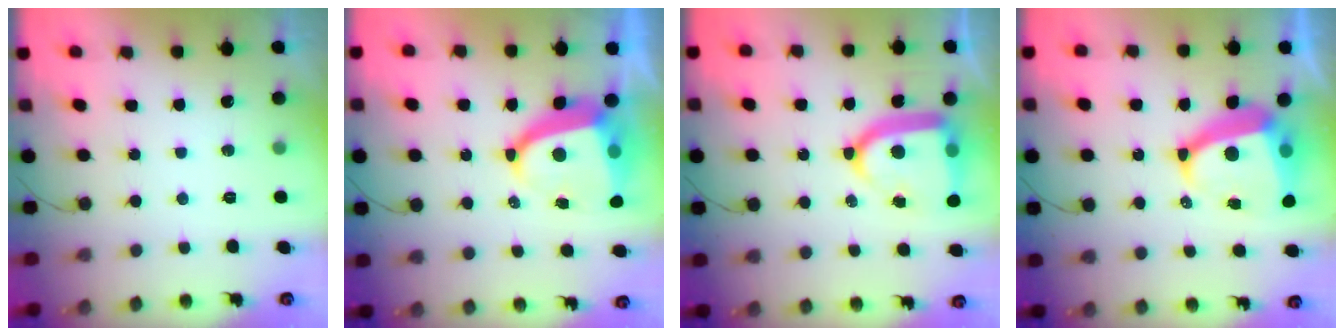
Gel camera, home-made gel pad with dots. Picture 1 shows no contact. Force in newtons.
{"total": 11.0, "press": 10.9, "slide": 1.8}
{"total": 17.1, "press": 17.0, "slide": 1.6}
{"total": 13.1, "press": 13.0, "slide": 1.7}